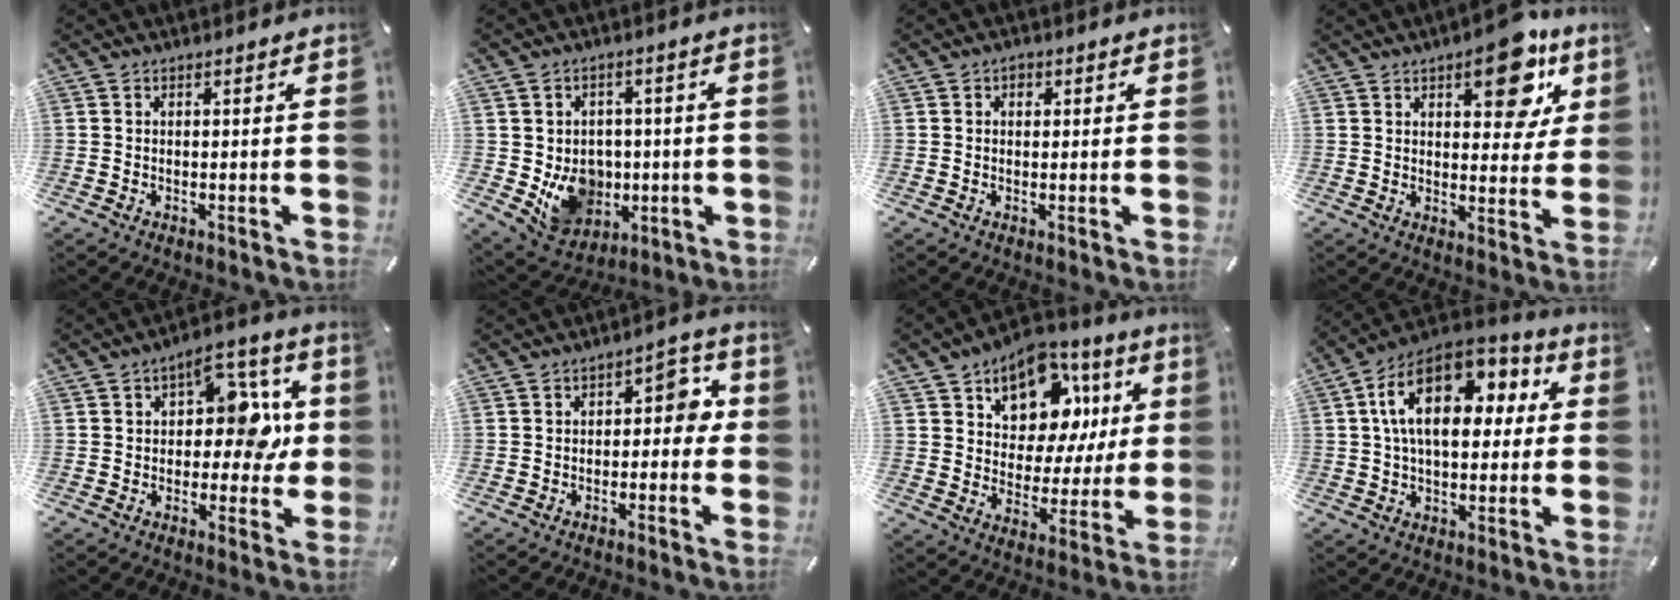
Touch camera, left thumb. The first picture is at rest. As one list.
[{"total": 10.6, "force": [-1.2, 9.8, 4.0], "torque": [-0.069, -0.005, -0.008]}, {"total": 1.3, "force": [0.3, 1.1, 0.6], "torque": [-0.006, 0.004, 0.002]}, {"total": 13.7, "force": [7.1, 6.8, 9.5], "torque": [-0.101, -0.036, 0.112]}, {"total": 12.9, "force": [2.2, 8.2, 9.8], "torque": [-0.114, -0.010, 0.035]}, {"total": 6.0, "force": [0.1, 3.8, 4.7], "torque": [-0.059, 0.009, -0.009]}, {"total": 14.0, "force": [8.6, 9.1, 6.3], "torque": [-0.099, -0.061, 0.151]}, {"total": 17.7, "force": [5.6, 10.8, 12.9], "torque": [-0.243, -0.019, 0.093]}]